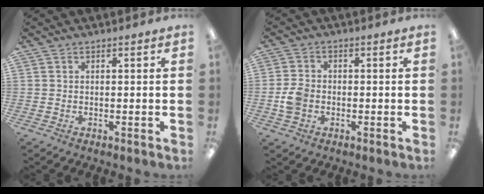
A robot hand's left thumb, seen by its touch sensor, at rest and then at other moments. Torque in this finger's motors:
{"motor_torque": [-0.06, 0.19, 0.08, -0.05, 0.02]}